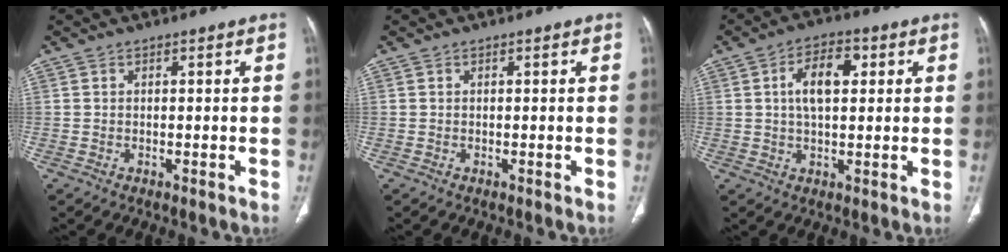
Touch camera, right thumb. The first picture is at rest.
{"total": 0.0}
{"total": 8.0, "force": [1.8, 4.1, 6.6], "torque": [-0.110, 0.010, 0.029]}